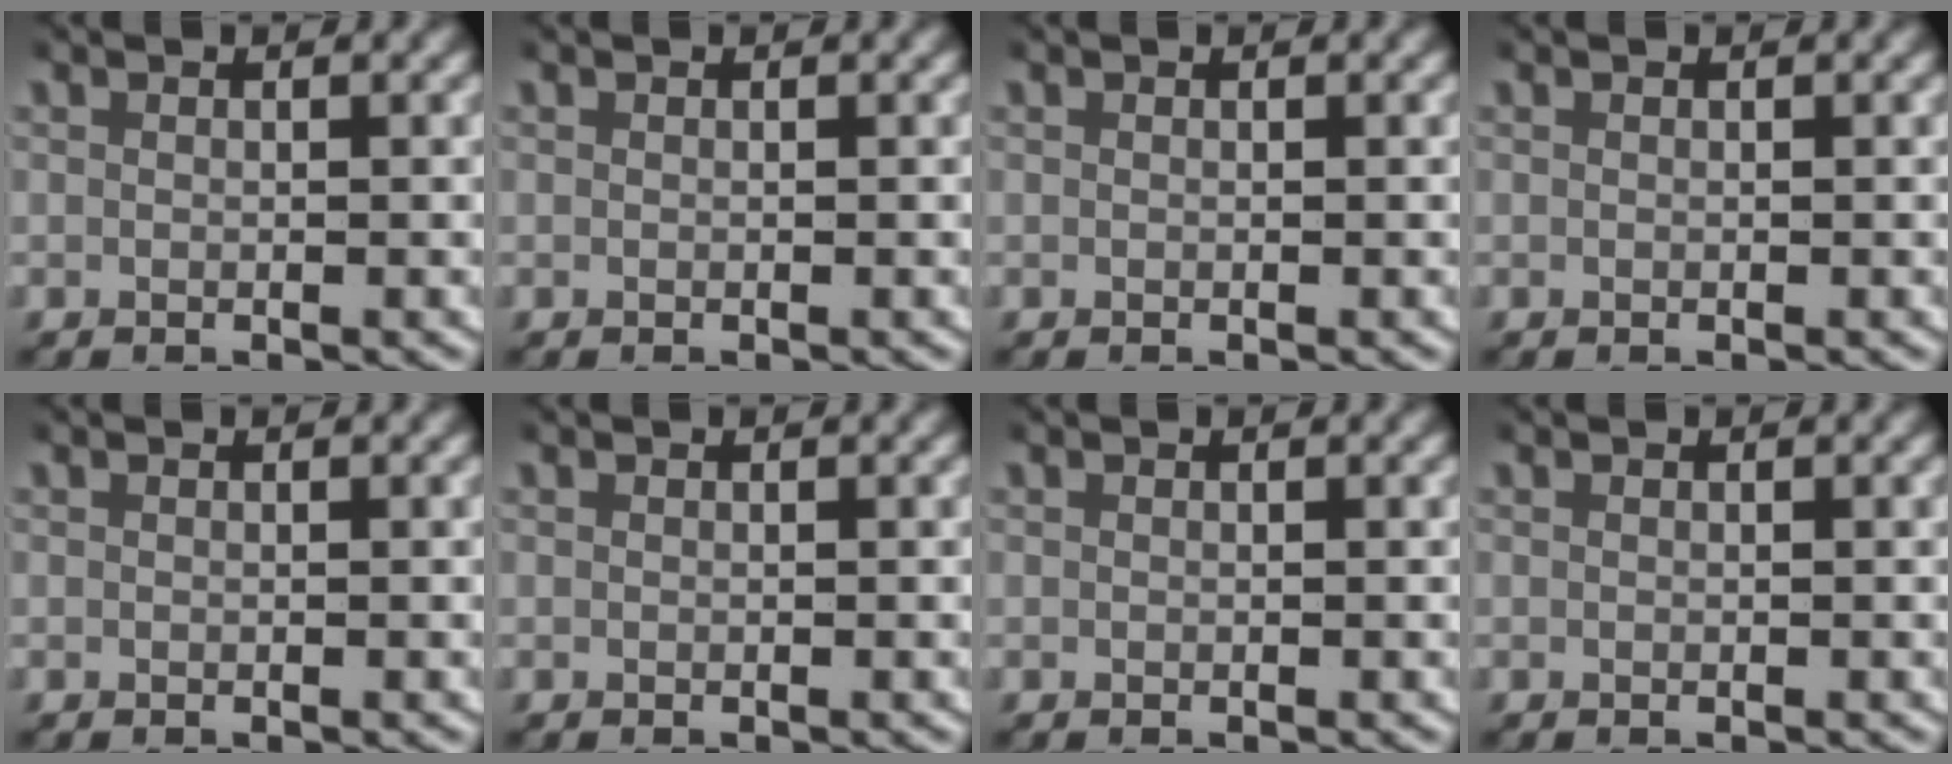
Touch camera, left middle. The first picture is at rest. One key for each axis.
{"total": 0.0}
{"total": 0.0}
{"total": 0.0}
{"total": 0.0}
{"total": 0.0}
{"total": 0.0}
{"total": 0.0}